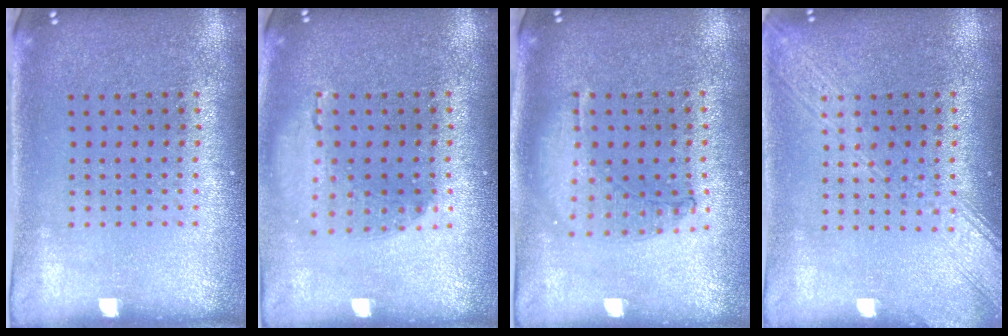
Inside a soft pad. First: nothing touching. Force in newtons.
{"total": 1.1, "press": 1.1, "slide": 0.2}
{"total": 0.9, "press": 0.9, "slide": 0.1}
{"total": 3.5, "press": 3.5, "slide": 0.5}